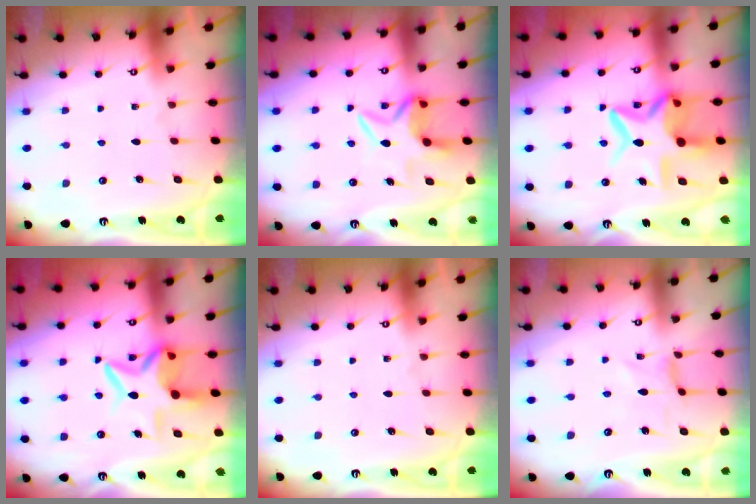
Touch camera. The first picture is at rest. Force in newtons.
{"total": 6.4, "press": 6.2, "slide": 1.2}
{"total": 13.5, "press": 13.4, "slide": 1.1}
{"total": 9.7, "press": 9.7, "slide": 1.1}
{"total": 0.0}
{"total": 0.0}